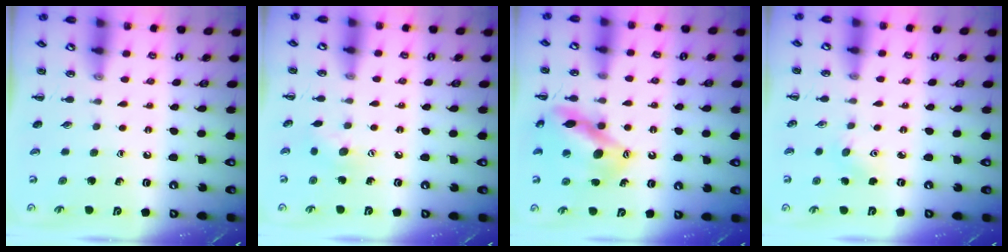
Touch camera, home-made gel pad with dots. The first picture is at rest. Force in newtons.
{"total": 5.6, "press": 5.5, "slide": 1.0}
{"total": 14.1, "press": 13.7, "slide": 3.3}
{"total": 4.9, "press": 4.7, "slide": 1.4}